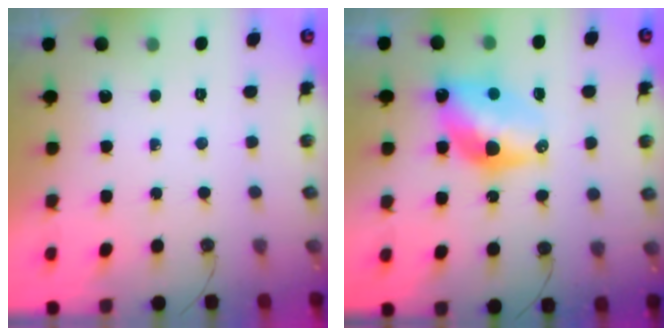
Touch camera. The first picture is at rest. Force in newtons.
{"total": 12.3, "press": 12.3, "slide": 1.0}